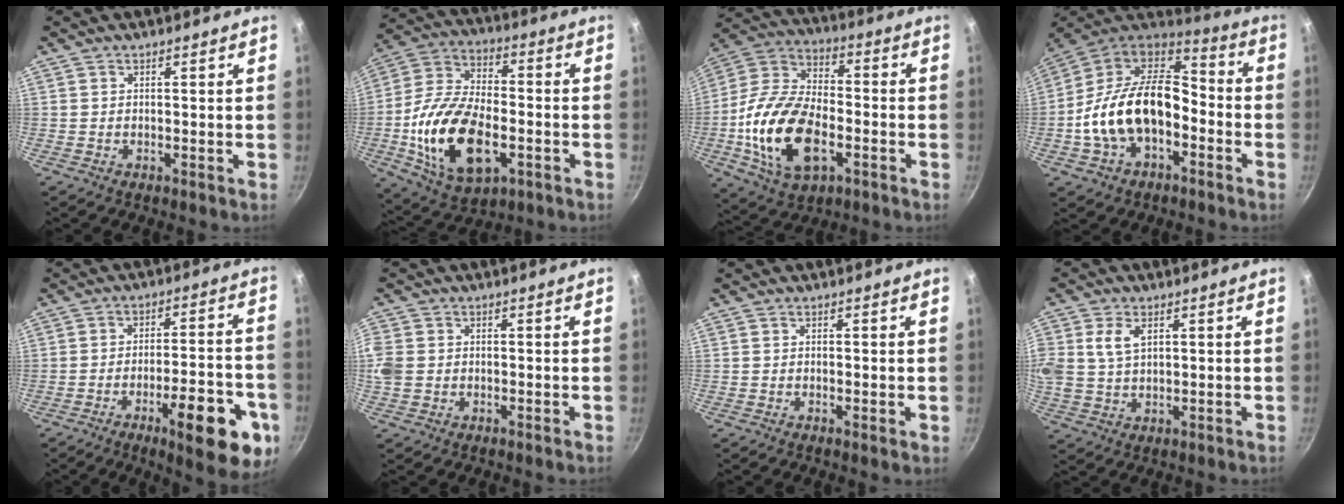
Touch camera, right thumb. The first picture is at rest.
{"total": 21.4, "force": [-5.2, 12.1, 16.9], "torque": [-0.310, 0.023, -0.090]}
{"total": 21.1, "force": [-5.4, 12.2, 16.3], "torque": [-0.305, 0.029, -0.104]}
{"total": 21.3, "force": [-4.8, 13.5, 15.8], "torque": [-0.263, 0.057, -0.093]}
{"total": 17.0, "force": [-7.5, 5.2, 14.4], "torque": [-0.160, 0.033, -0.099]}
{"total": 5.0, "force": [-0.2, 4.3, 2.7], "torque": [-0.060, 0.002, -0.010]}
{"total": 0.7, "force": [-0.1, 0.1, 0.7], "torque": [-0.010, -0.003, -0.003]}
{"total": 8.6, "force": [2.7, 5.7, 5.7], "torque": [-0.118, 0.009, 0.054]}